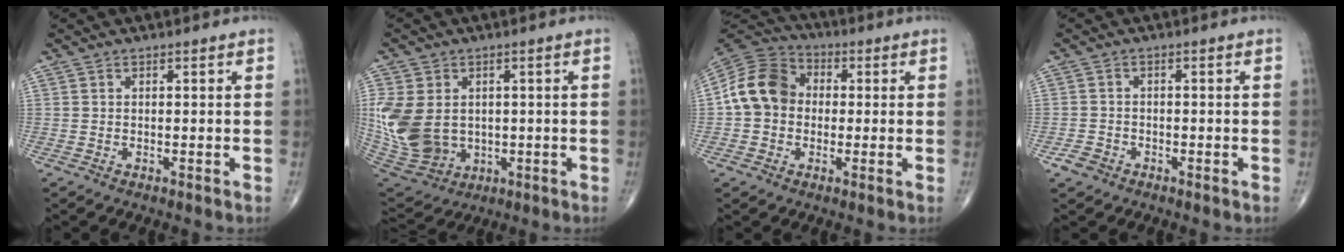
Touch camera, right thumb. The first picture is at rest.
{"total": 16.5, "force": [0.5, 12.6, 10.6], "torque": [-0.235, -0.009, 0.039]}
{"total": 11.6, "force": [0.1, 9.7, 6.5], "torque": [-0.106, 0.033, -0.012]}
{"total": 2.5, "force": [-1.5, 1.9, 0.7], "torque": [-0.011, 0.009, -0.027]}